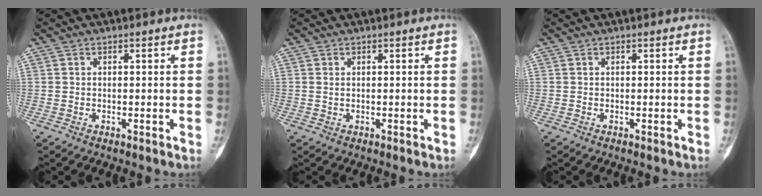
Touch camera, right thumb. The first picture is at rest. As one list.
[{"total": 0.5, "force": [0.2, 0.3, 0.4], "torque": [-0.009, 0.002, 0.005]}, {"total": 0.0}]